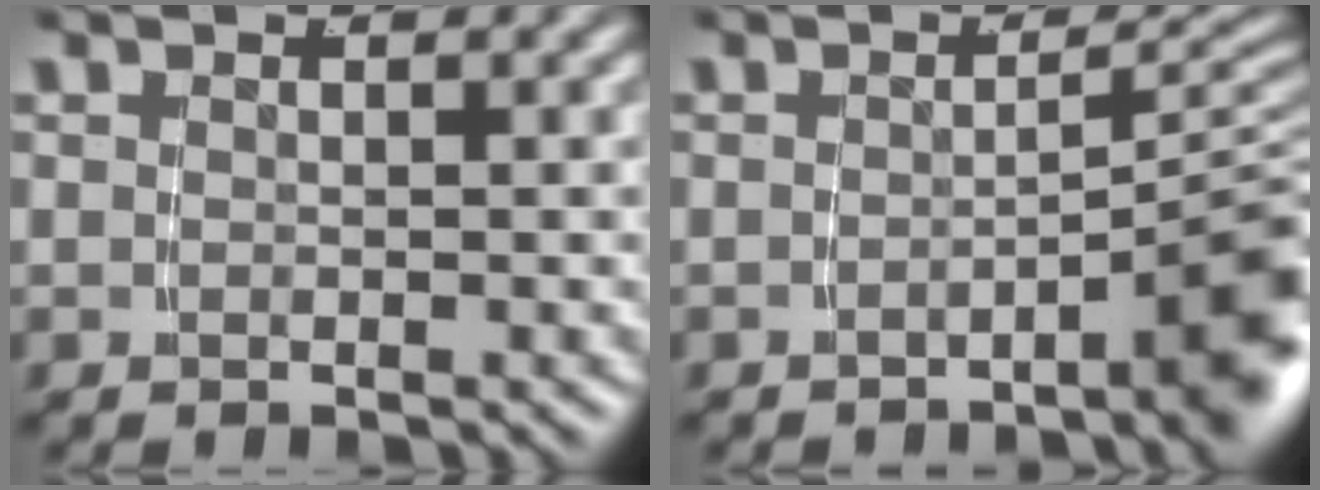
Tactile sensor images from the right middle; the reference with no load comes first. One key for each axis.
{"total": 6.0, "fx": -2.6, "fy": 1.6, "fz": 5.1, "tx": -0.045, "ty": 0.005, "tz": -0.044}